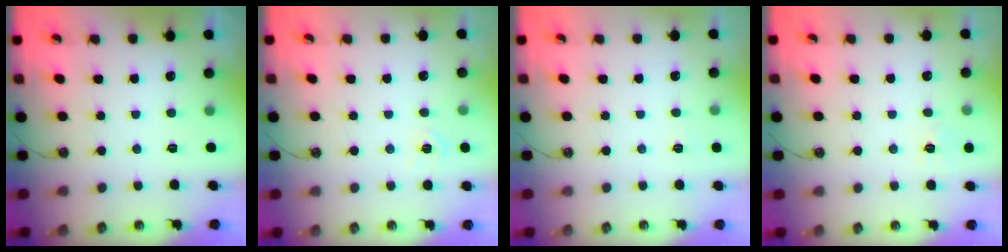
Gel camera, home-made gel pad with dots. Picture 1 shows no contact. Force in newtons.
{"total": 4.9, "press": 4.9, "slide": 0.4}
{"total": 2.6, "press": 2.6, "slide": 0.3}
{"total": 6.5, "press": 6.5, "slide": 0.6}